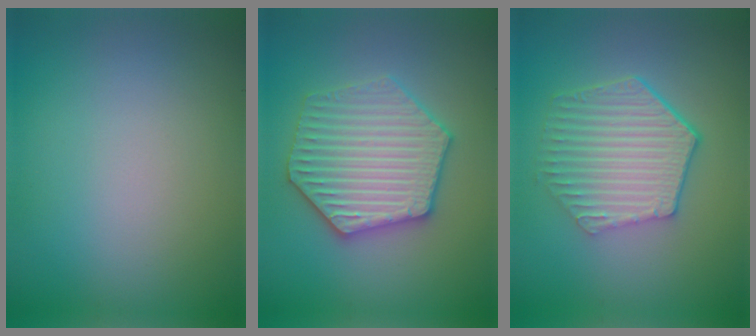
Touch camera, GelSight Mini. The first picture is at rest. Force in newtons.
{"total": 6.1, "press": 6.1, "slide": 1.1}
{"total": 6.0, "press": 4.5, "slide": 4.0}